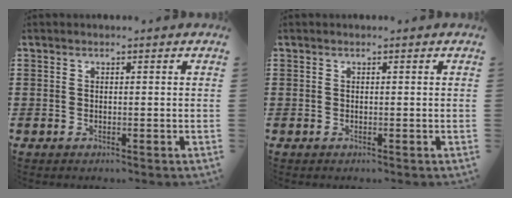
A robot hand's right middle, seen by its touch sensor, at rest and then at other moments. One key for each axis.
{"total": 0.0}